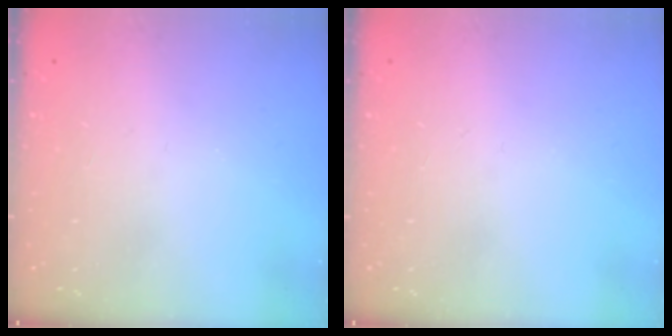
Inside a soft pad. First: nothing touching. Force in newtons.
{"total": 0.0}